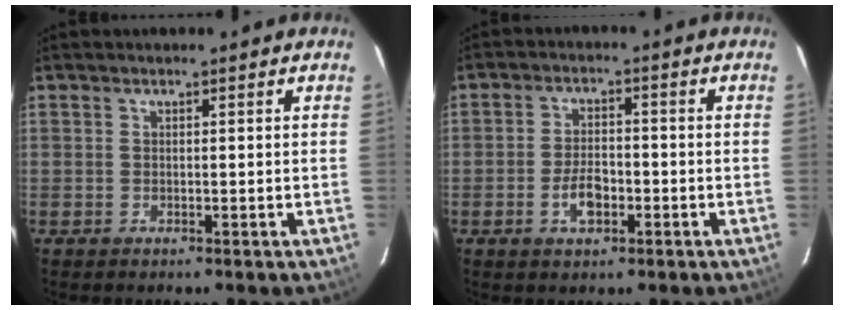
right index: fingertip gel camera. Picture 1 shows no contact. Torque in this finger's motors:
{"motor_torque": [0.81, -0.25, 0.37, 0.04]}